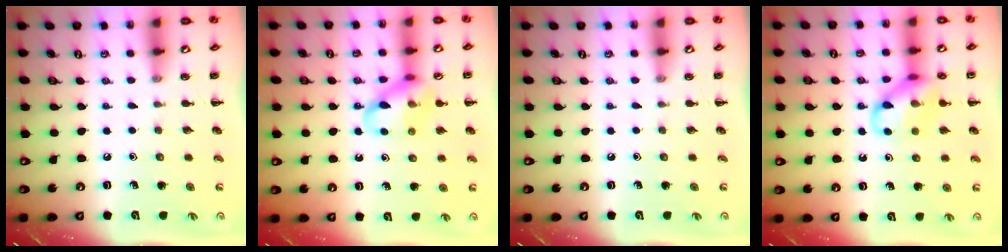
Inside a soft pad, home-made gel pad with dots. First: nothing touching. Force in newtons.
{"total": 12.5, "press": 12.3, "slide": 2.1}
{"total": 0.0}
{"total": 12.1, "press": 12.0, "slide": 1.6}